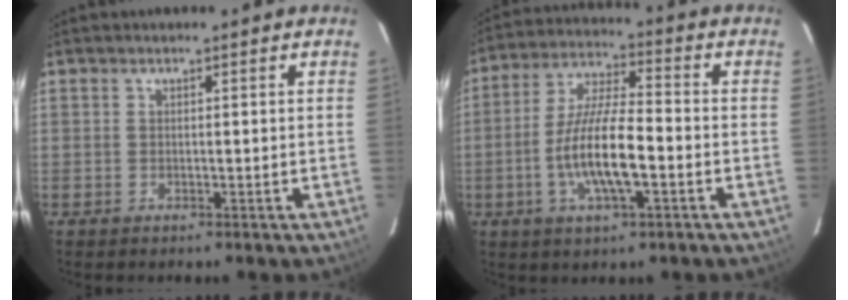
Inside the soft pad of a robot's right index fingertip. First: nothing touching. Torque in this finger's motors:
{"motor_torque": [1.36, -0.78, 0.96, 0.21]}